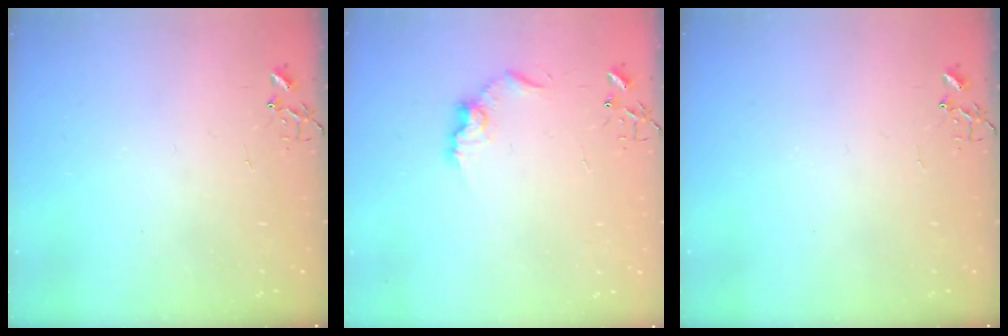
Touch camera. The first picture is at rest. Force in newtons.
{"total": 9.1, "press": 9.1, "slide": 0.3}
{"total": 0.0}